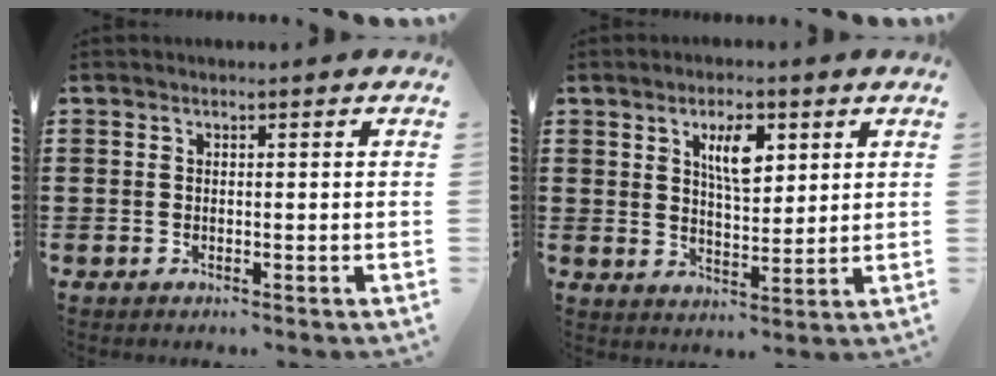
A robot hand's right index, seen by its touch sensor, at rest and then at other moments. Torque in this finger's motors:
{"motor_torque": [0.47, 0.04, 0.29, 0.14]}